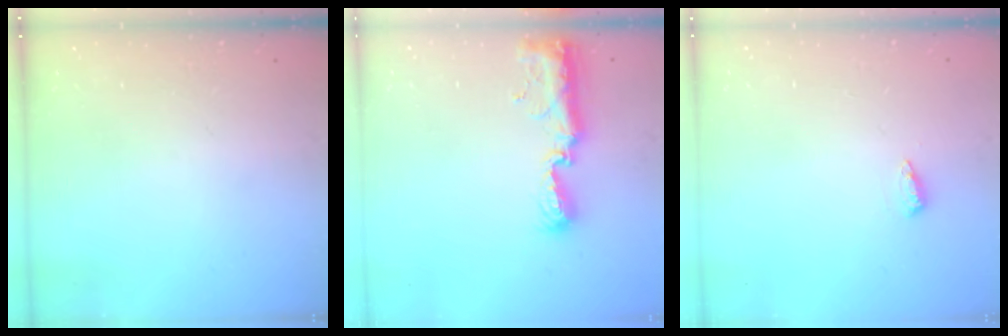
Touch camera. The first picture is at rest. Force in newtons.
{"total": 12.8, "press": 11.4, "slide": 5.9}
{"total": 5.6, "press": 5.5, "slide": 1.0}